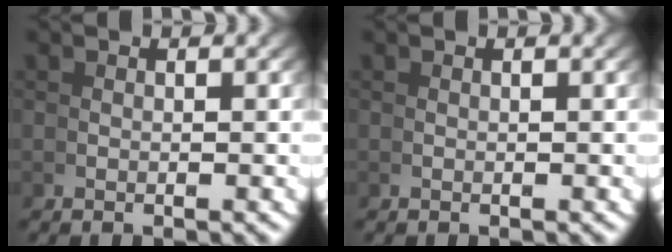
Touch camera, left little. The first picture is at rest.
{"total": 0.0}